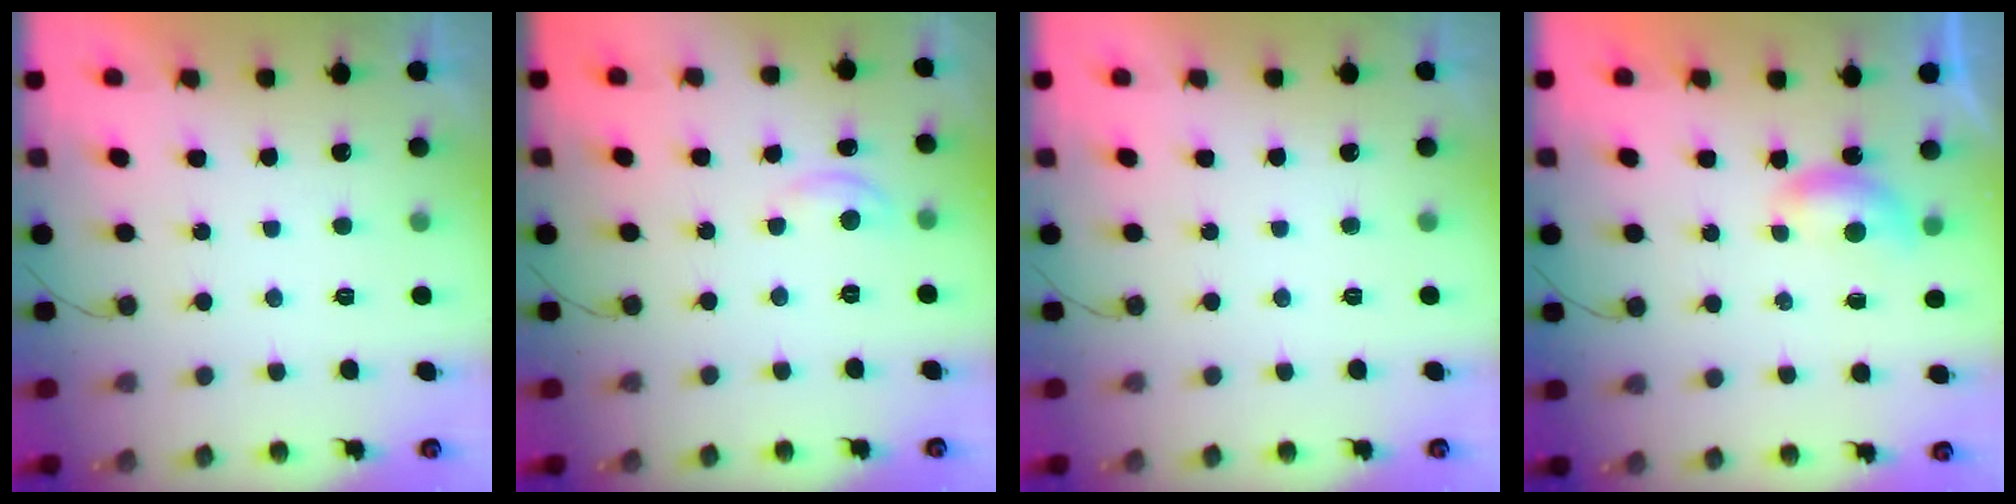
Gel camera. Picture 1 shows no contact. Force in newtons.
{"total": 2.9, "press": 2.8, "slide": 0.3}
{"total": 0.0}
{"total": 4.0, "press": 4.0, "slide": 0.4}